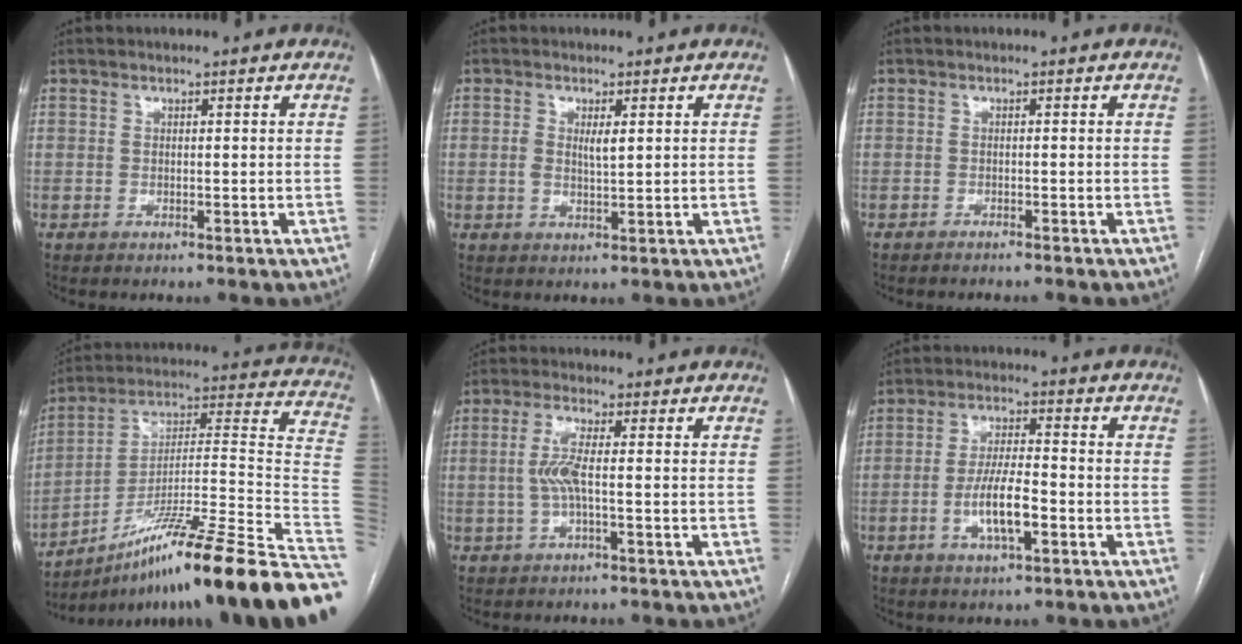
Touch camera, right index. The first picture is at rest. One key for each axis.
{"total": 2.8, "fx": 0.7, "fy": 0.9, "fz": 2.5, "tx": -0.050, "ty": -0.002, "tz": 0.013}
{"total": 3.0, "fx": -2.7, "fy": 0.1, "fz": 1.3, "tx": -0.019, "ty": -0.001, "tz": -0.032}
{"total": 29.6, "fx": -19.0, "fy": -1.0, "fz": 22.7, "tx": -0.225, "ty": 0.016, "tz": -0.308}
{"total": 4.4, "fx": -0.3, "fy": 0.4, "fz": 4.3, "tx": -0.099, "ty": 0.004, "tz": -0.007}
{"total": 7.3, "fx": -2.4, "fy": 1.7, "fz": 6.6, "tx": -0.129, "ty": 0.001, "tz": -0.043}